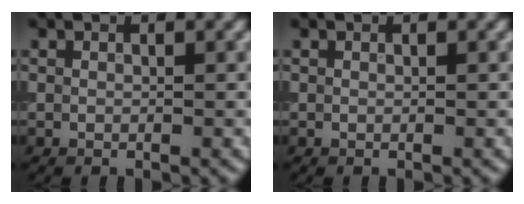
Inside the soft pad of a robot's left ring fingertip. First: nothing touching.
{"total": 0.0}